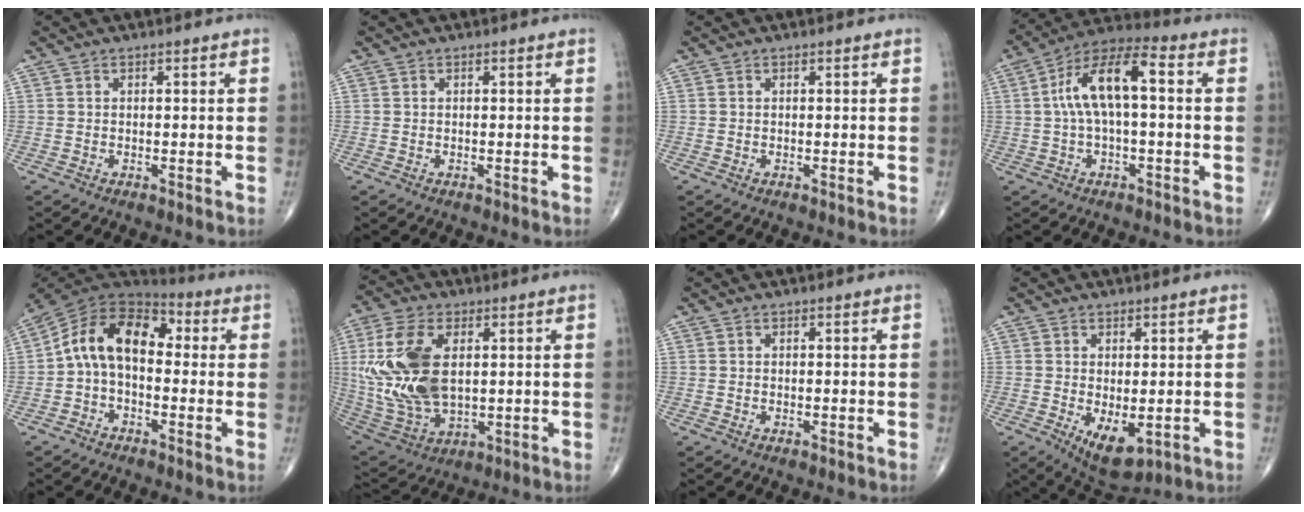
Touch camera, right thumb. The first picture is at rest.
{"total": 0.0}
{"total": 0.0}
{"total": 12.0, "force": [1.0, 4.6, 11.0], "torque": [-0.215, 0.042, 0.010]}
{"total": 12.8, "force": [0.1, 8.3, 9.8], "torque": [-0.145, 0.044, -0.016]}
{"total": 18.9, "force": [2.6, 10.7, 15.3], "torque": [-0.326, -0.014, 0.058]}
{"total": 0.0}
{"total": 5.9, "force": [-1.0, 2.9, 5.1], "torque": [-0.072, -0.014, -0.001]}